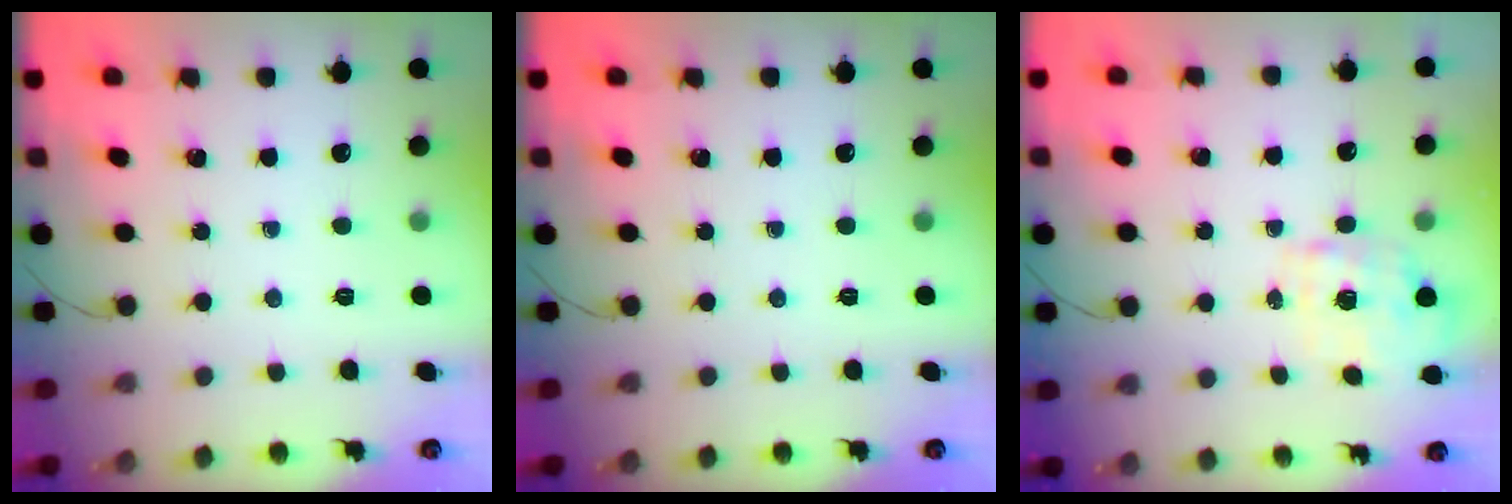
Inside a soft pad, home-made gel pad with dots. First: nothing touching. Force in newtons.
{"total": 0.0}
{"total": 1.7, "press": 1.6, "slide": 0.5}